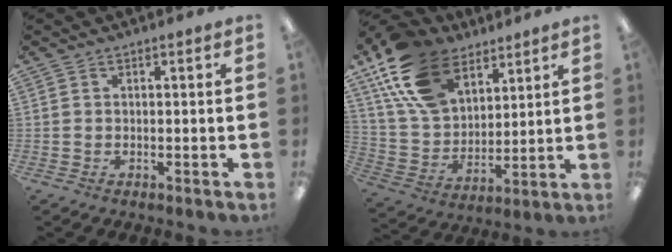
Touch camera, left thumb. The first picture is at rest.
{"total": 19.3, "force": [12.1, 11.5, 9.8], "torque": [-0.218, -0.040, 0.230]}